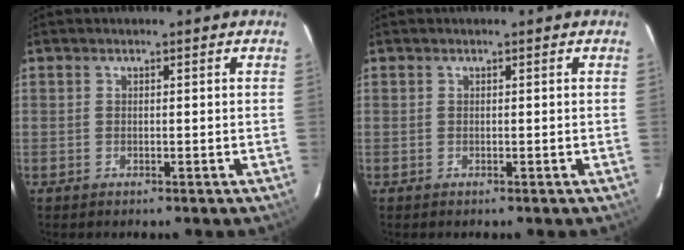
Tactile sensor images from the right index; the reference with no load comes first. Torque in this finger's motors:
{"motor_torque": [0.00, 0.00, 0.02, 0.00]}